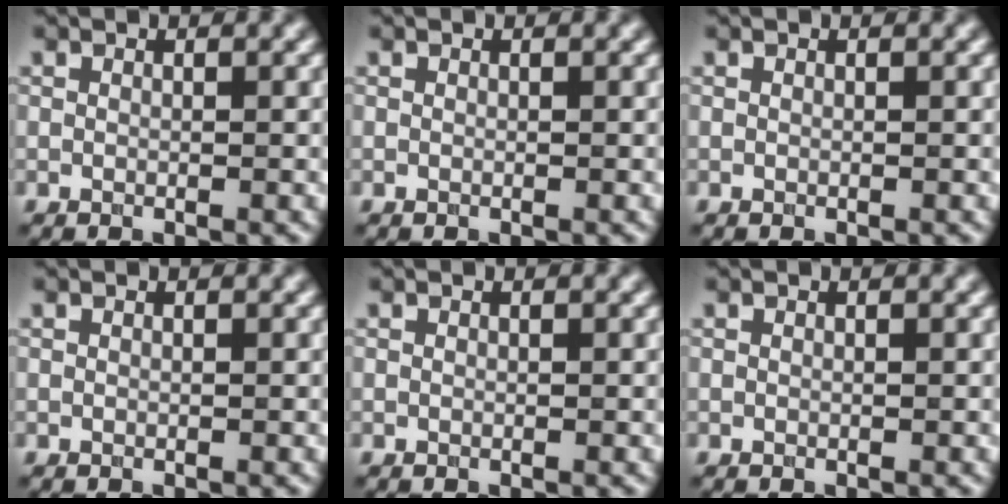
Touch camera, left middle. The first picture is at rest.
{"total": 0.0}
{"total": 0.0}
{"total": 0.0}
{"total": 0.0}
{"total": 0.0}